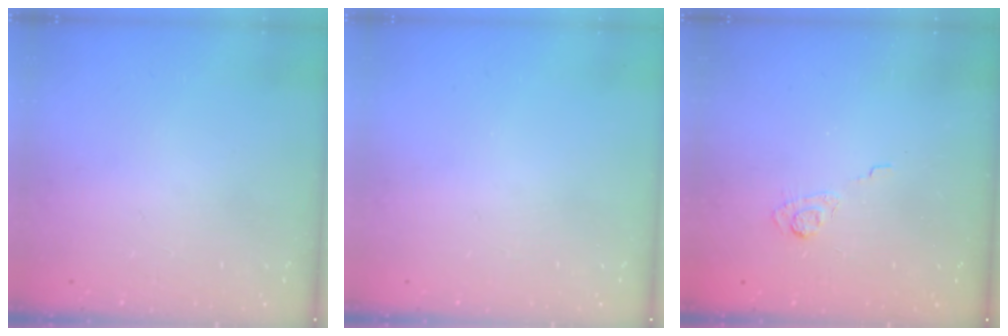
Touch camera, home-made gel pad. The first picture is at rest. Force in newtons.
{"total": 0.0}
{"total": 3.2, "press": 2.8, "slide": 1.6}